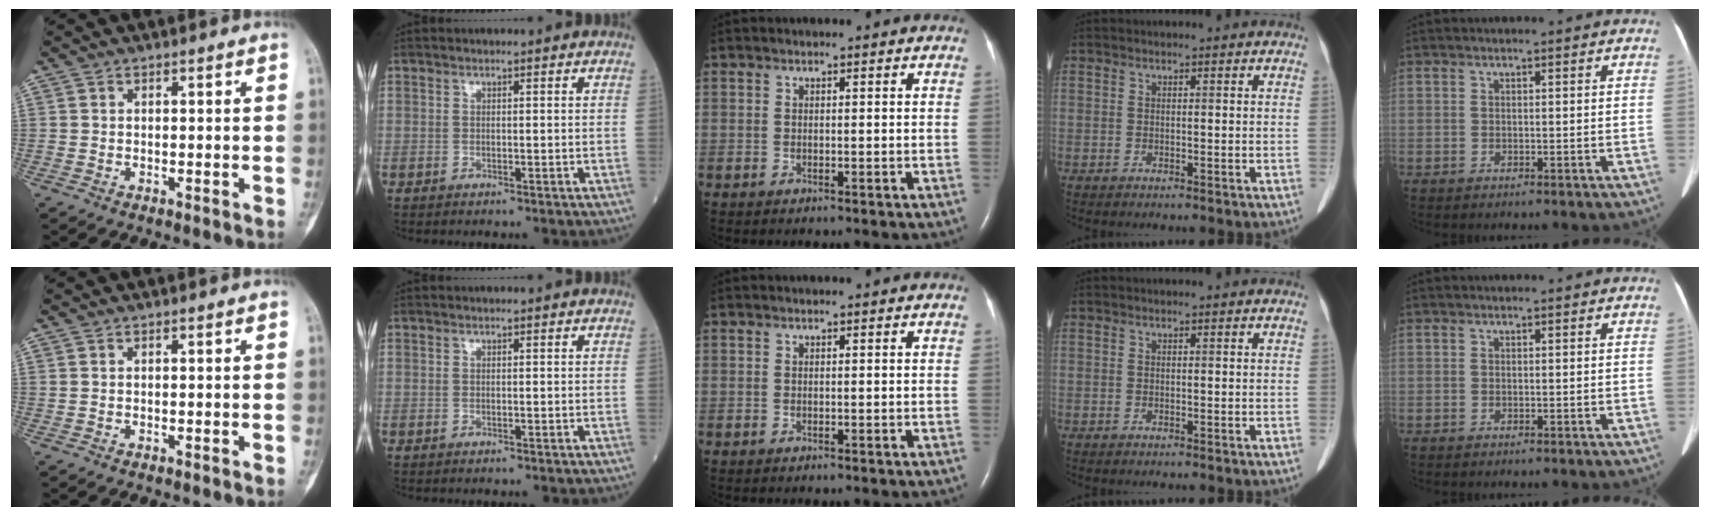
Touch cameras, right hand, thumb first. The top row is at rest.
{}